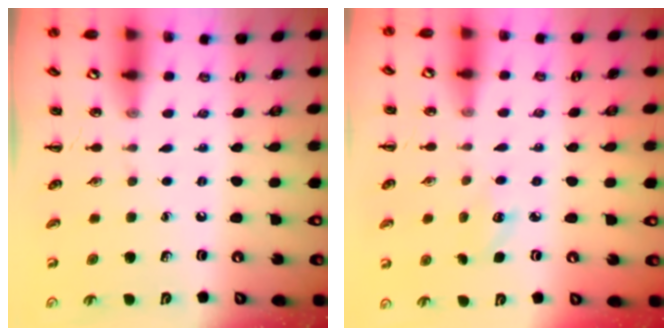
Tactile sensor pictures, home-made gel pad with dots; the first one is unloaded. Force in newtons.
{"total": 3.7, "press": 3.6, "slide": 0.9}